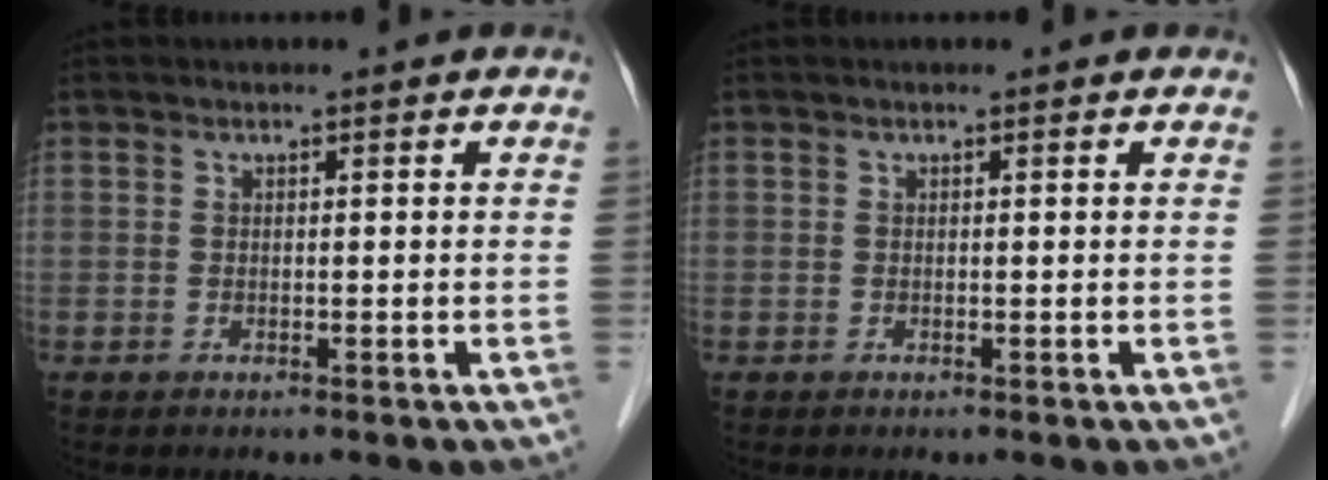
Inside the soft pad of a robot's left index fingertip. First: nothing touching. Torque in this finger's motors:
{"motor_torque": [-0.13, 0.07, -0.10, -0.02]}